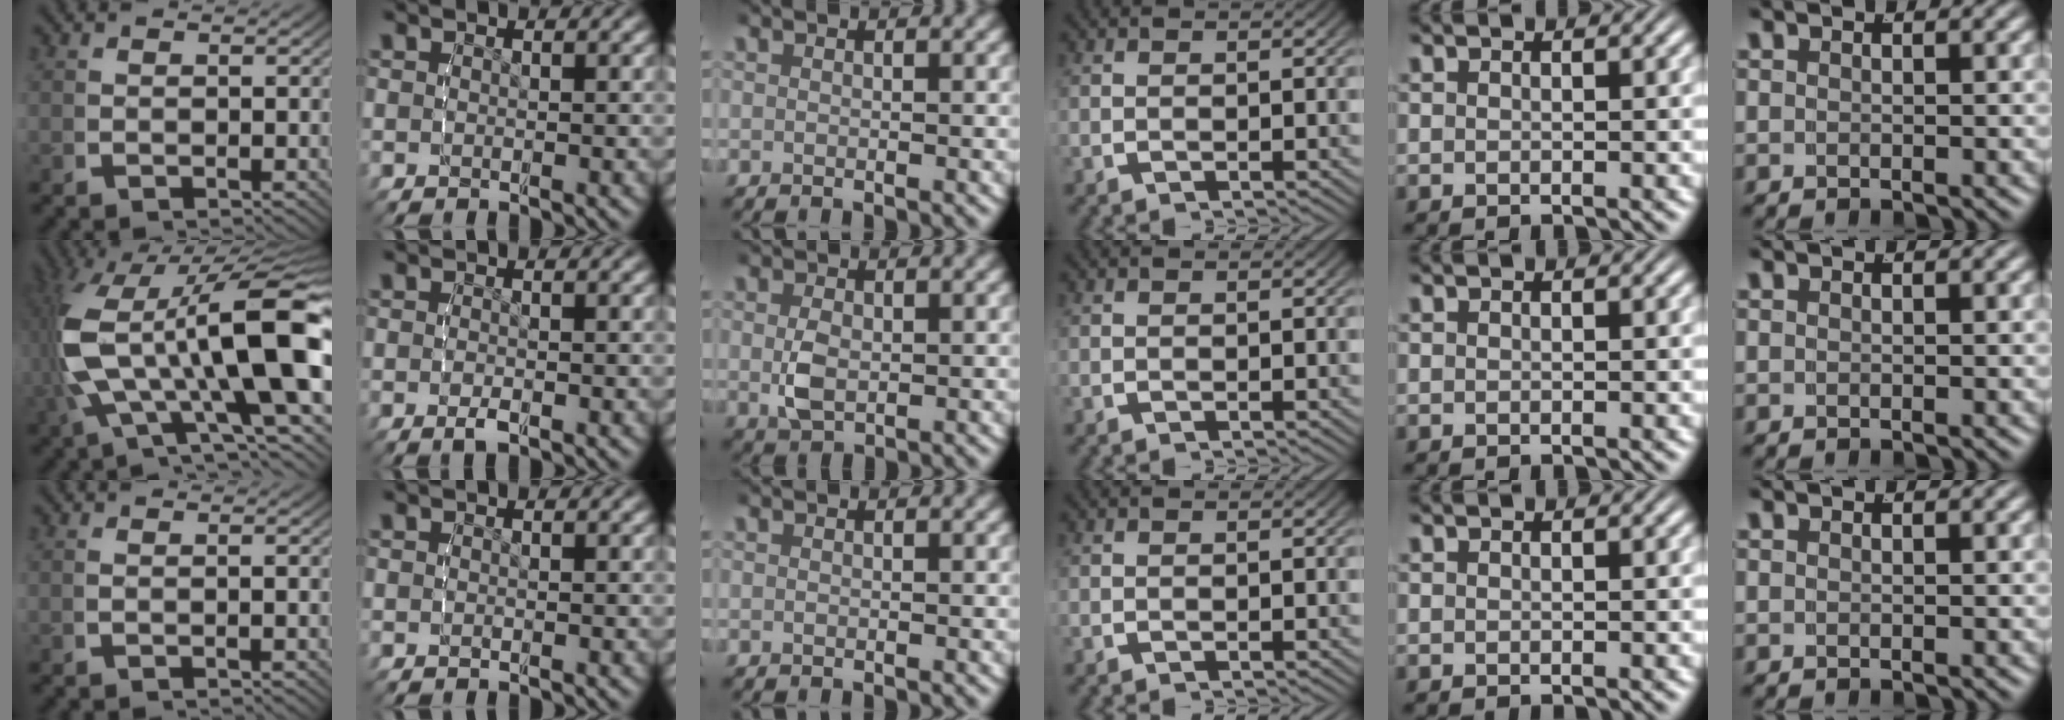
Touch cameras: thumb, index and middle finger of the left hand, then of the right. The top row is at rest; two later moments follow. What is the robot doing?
{"motion": "lift_and_place", "object": "button"}